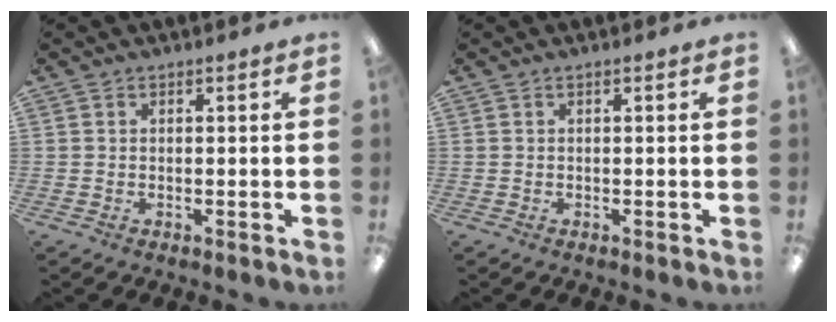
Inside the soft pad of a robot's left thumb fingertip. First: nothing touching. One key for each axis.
{"total": 0.0}